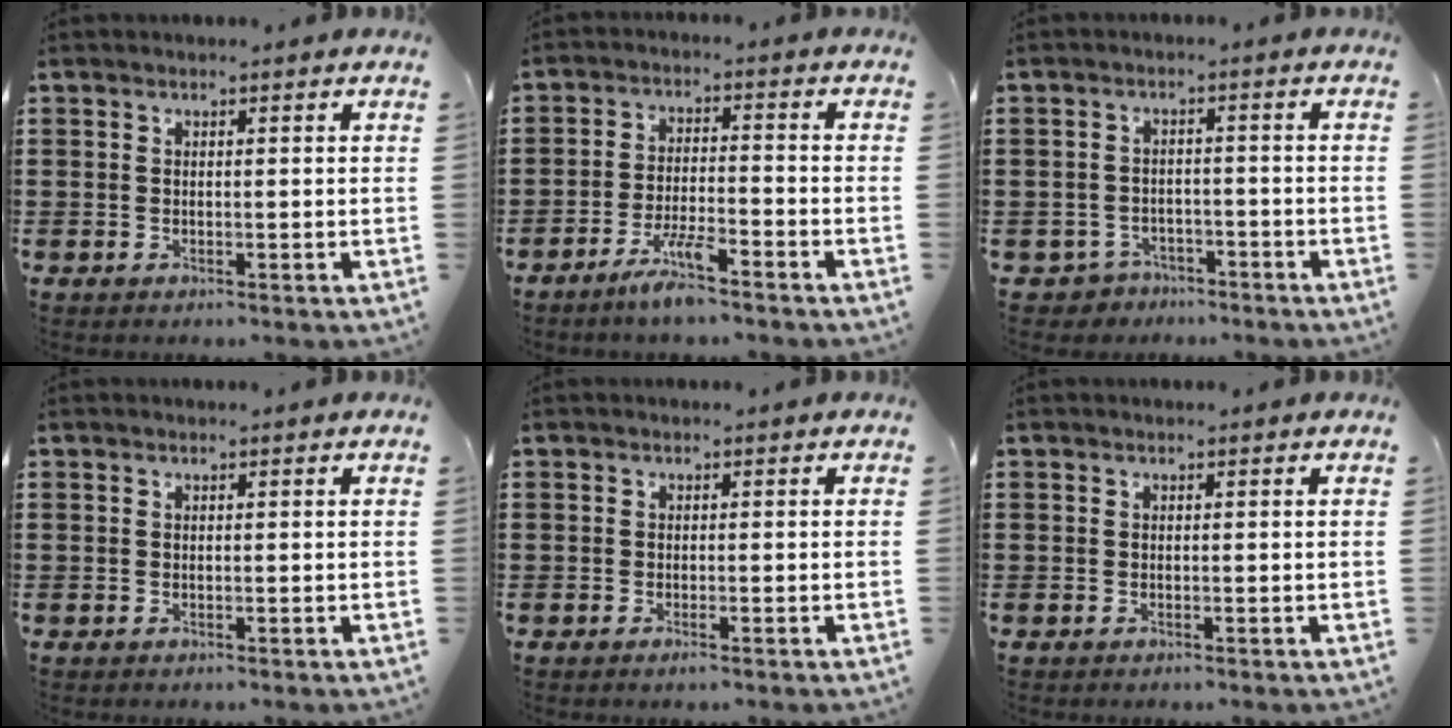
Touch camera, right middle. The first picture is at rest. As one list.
[{"total": 5.3, "force": [-4.1, 0.5, 3.2], "torque": [-0.073, -0.005, -0.082]}, {"total": 2.8, "force": [-2.6, 1.0, -0.2], "torque": [-0.015, -0.002, -0.060]}, {"total": 0.0}, {"total": 0.6, "force": [-0.4, 0.1, 0.5], "torque": [-0.010, -0.003, -0.007]}, {"total": 0.0}]